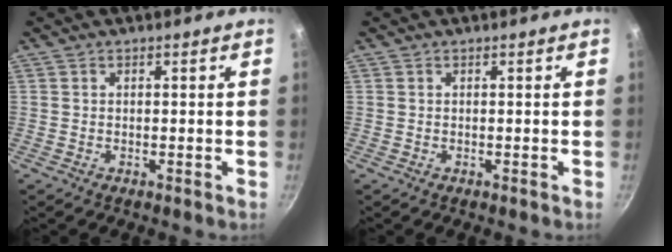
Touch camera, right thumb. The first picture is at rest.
{"total": 0.0}